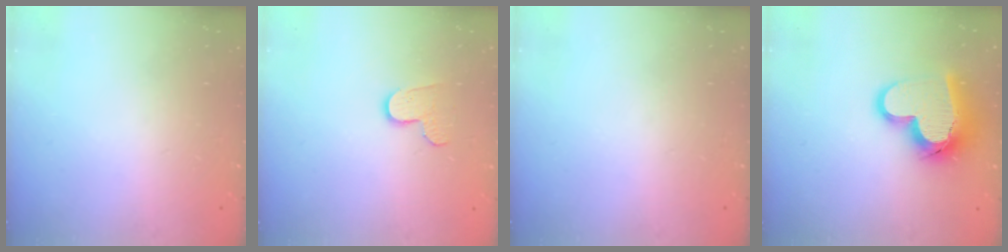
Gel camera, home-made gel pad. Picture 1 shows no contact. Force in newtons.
{"total": 6.3, "press": 6.3, "slide": 0.5}
{"total": 0.0}
{"total": 16.9, "press": 16.7, "slide": 2.4}